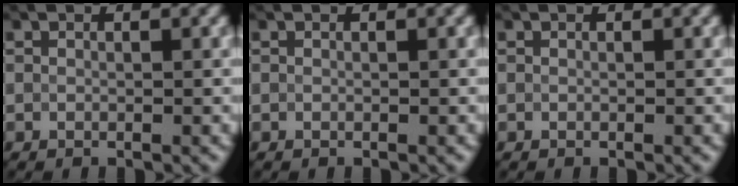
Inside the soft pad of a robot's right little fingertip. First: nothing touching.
{"total": 0.0}
{"total": 0.0}